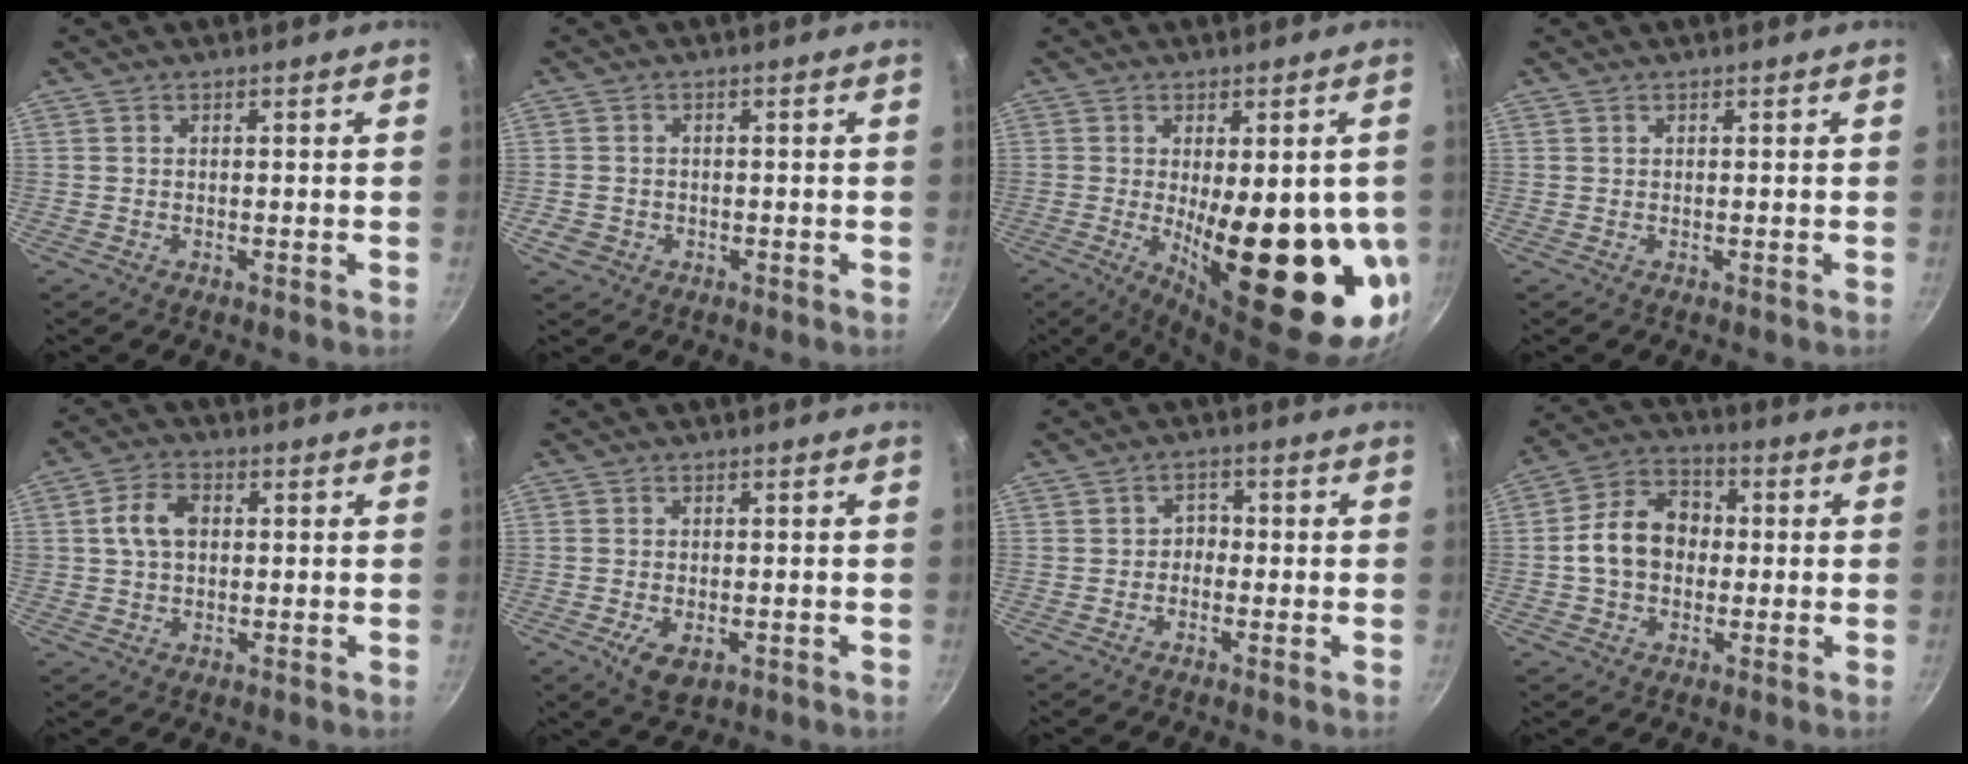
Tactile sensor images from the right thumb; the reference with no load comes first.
{"total": 3.3, "force": [-1.2, 2.8, 1.3], "torque": [-0.021, 0.011, -0.016]}
{"total": 24.1, "force": [-3.2, 8.4, 22.4], "torque": [-0.280, -0.036, -0.027]}
{"total": 0.0}
{"total": 6.3, "force": [0.9, 4.5, 4.4], "torque": [-0.070, 0.013, 0.010]}
{"total": 5.3, "force": [-1.9, 3.0, 3.9], "torque": [-0.065, -0.002, -0.026]}
{"total": 2.4, "force": [-0.8, 2.0, 1.1], "torque": [-0.001, 0.013, -0.020]}
{"total": 11.6, "force": [-0.3, 8.9, 7.4], "torque": [-0.095, 0.031, -0.020]}